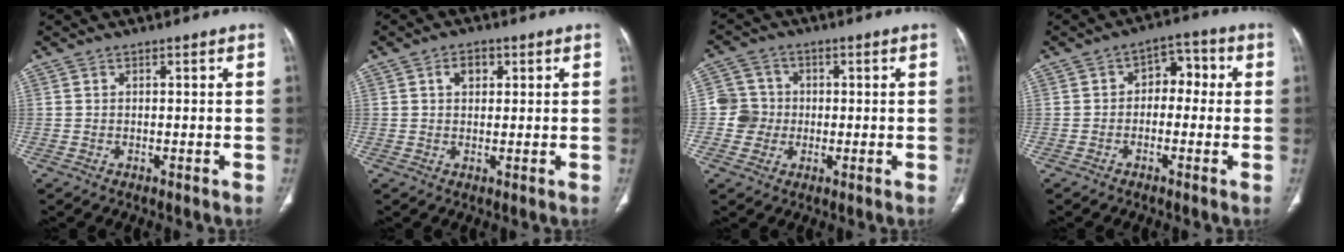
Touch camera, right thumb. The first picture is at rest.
{"total": 3.3, "force": [1.2, 2.3, 2.0], "torque": [-0.022, 0.002, 0.018]}
{"total": 5.8, "force": [-0.5, 5.8, 0.7], "torque": [0.017, 0.012, -0.016]}
{"total": 5.8, "force": [-0.1, 4.1, 4.1], "torque": [-0.023, 0.029, -0.016]}